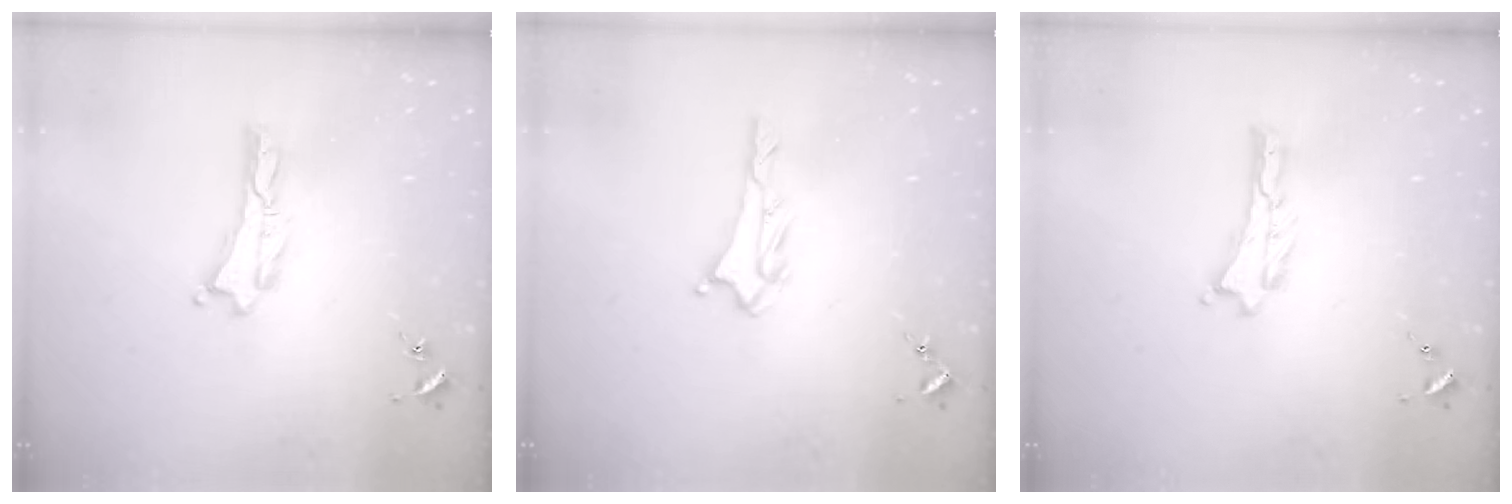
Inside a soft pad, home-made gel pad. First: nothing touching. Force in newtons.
{"total": 2.1, "press": 2.1, "slide": 0.3}
{"total": 0.0}